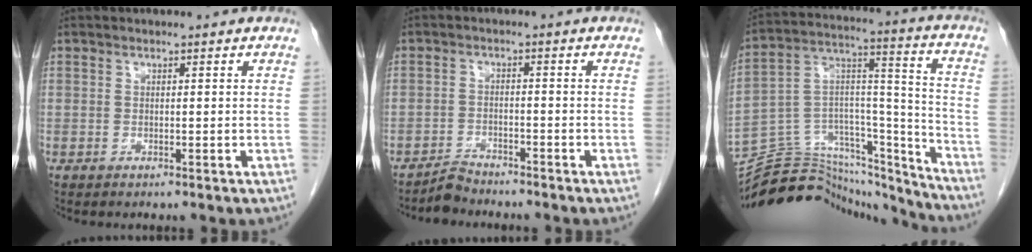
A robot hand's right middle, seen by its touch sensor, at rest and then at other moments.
{"total": 2.7, "force": [-2.7, 0.3, -0.1], "torque": [0.003, -0.008, -0.050]}
{"total": 27.7, "force": [-26.0, 7.0, 6.8], "torque": [-0.129, 0.040, -0.393]}